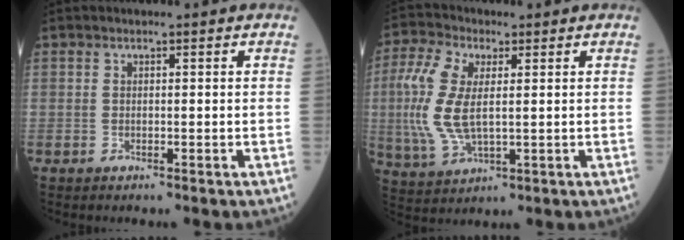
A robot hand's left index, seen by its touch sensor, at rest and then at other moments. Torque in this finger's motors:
{"motor_torque": [1.68, -0.45, 0.64, 0.21]}